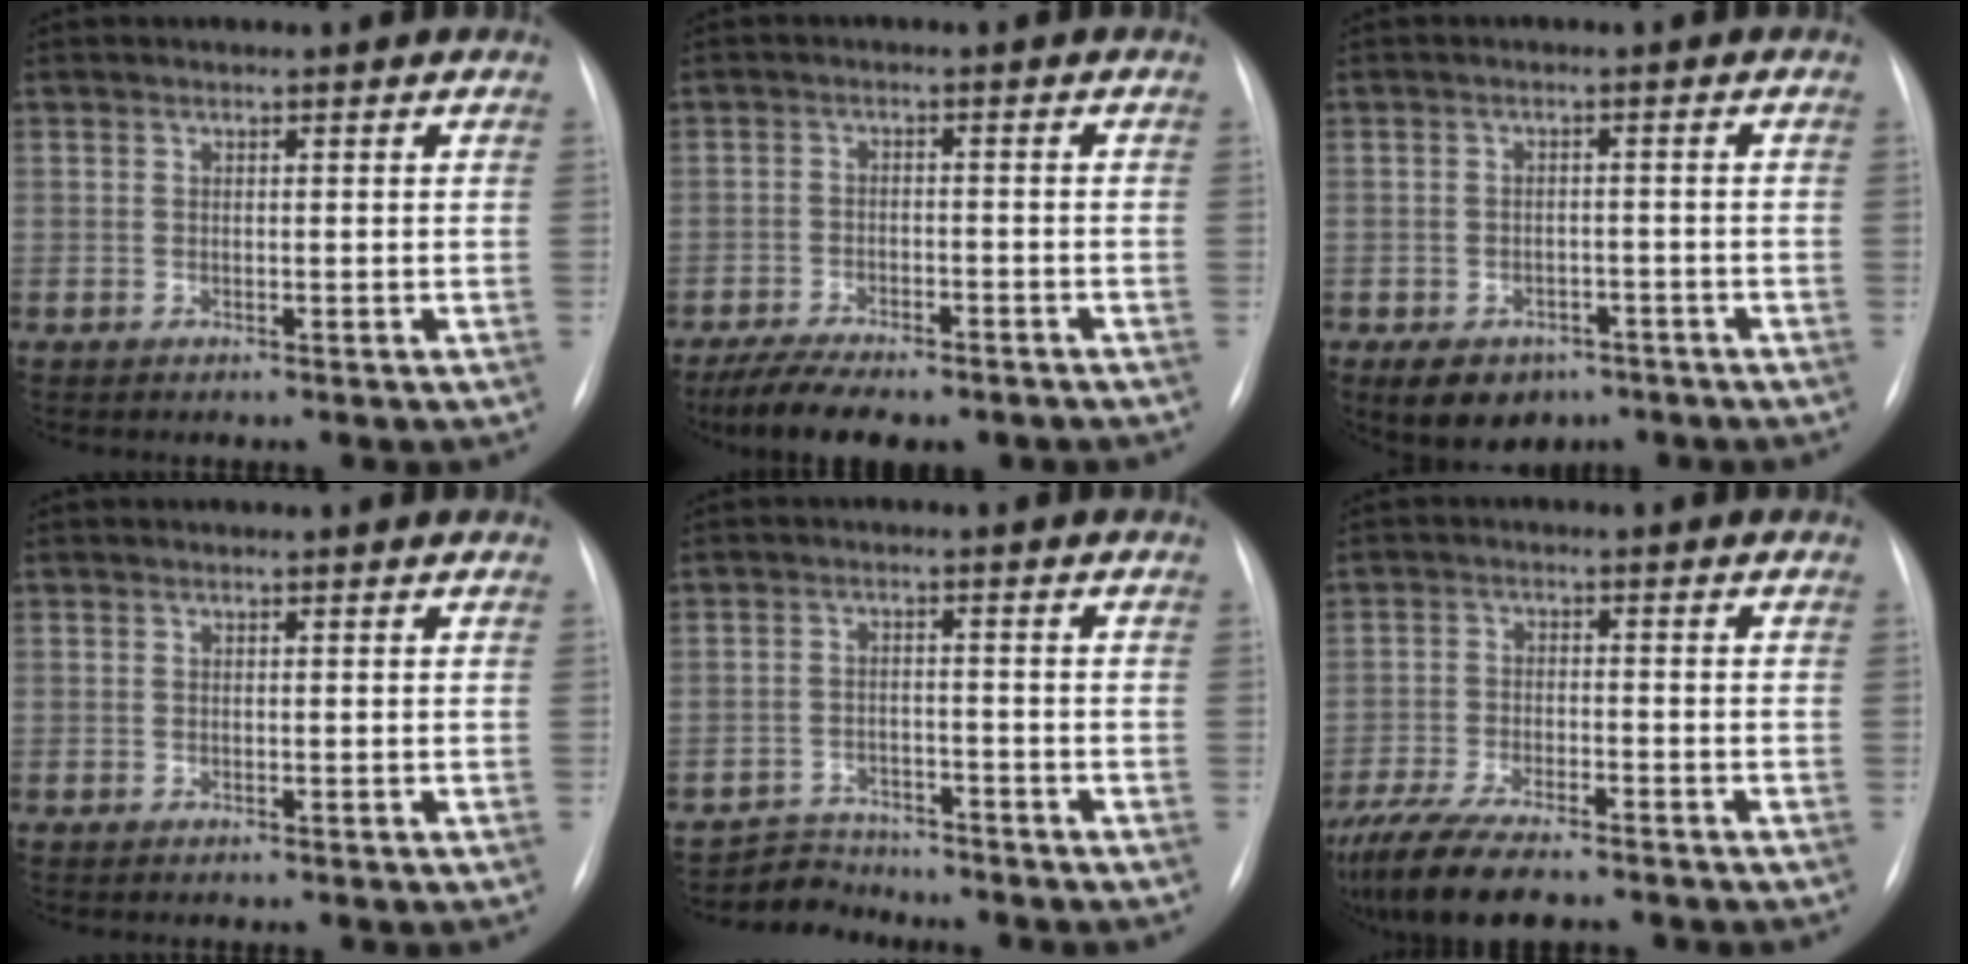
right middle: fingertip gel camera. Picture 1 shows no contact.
{"total": 10.9, "force": [-8.7, 3.6, 5.6], "torque": [-0.087, -0.005, -0.126]}
{"total": 8.0, "force": [-5.1, 5.3, 3.1], "torque": [-0.050, 0.006, -0.066]}
{"total": 0.0}
{"total": 4.6, "force": [-4.3, 1.1, -1.2], "torque": [0.022, 0.001, -0.073]}
{"total": 12.4, "force": [-10.1, 2.6, 6.7], "torque": [-0.123, -0.025, -0.166]}